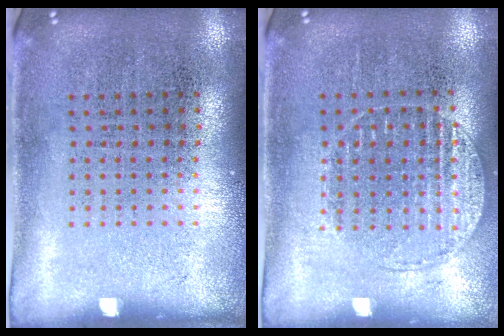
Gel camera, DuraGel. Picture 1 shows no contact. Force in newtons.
{"total": 1.2, "press": 1.1, "slide": 0.4}